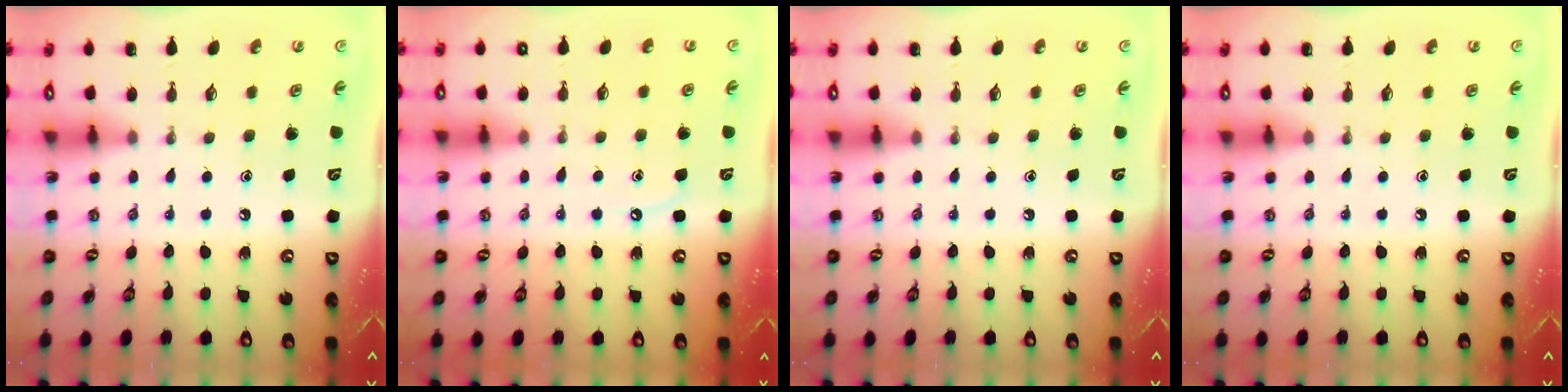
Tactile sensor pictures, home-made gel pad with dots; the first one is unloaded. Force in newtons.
{"total": 5.1, "press": 5.0, "slide": 0.6}
{"total": 0.0}
{"total": 0.0}